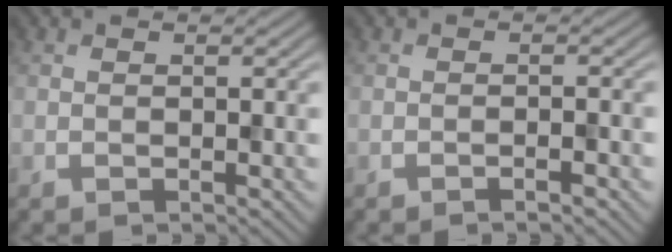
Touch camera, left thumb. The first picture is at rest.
{"total": 1.2, "force": [-0.8, 0.0, 0.8], "torque": [-0.012, 0.004, -0.017]}